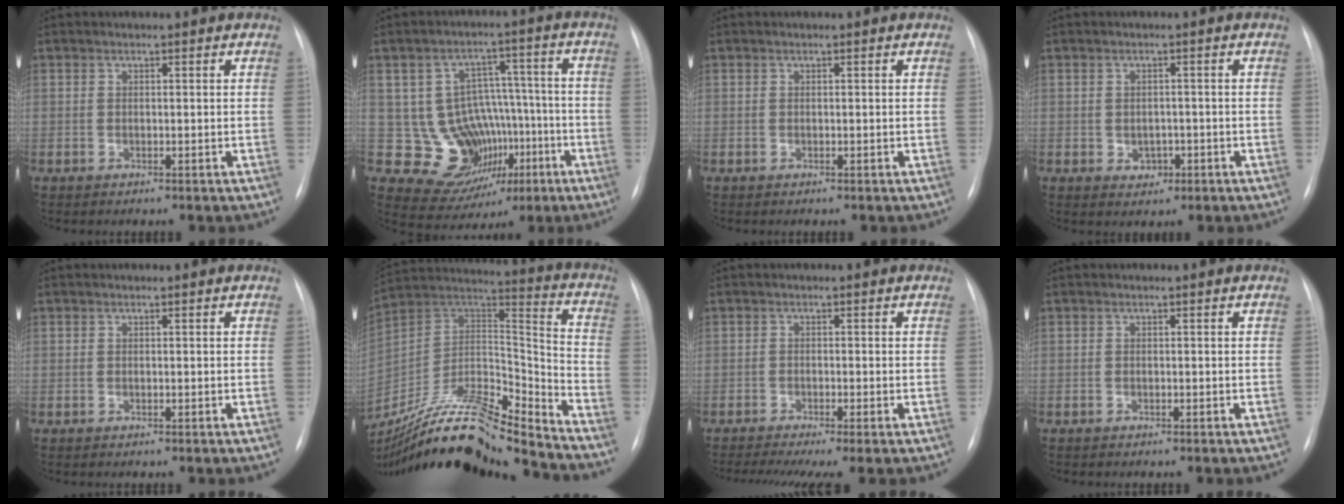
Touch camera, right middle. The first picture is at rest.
{"total": 12.1, "force": [-3.3, 10.4, 5.3], "torque": [-0.070, 0.039, -0.026]}
{"total": 0.0}
{"total": 2.5, "force": [-0.8, 2.0, 1.3], "torque": [-0.013, 0.003, -0.003]}
{"total": 0.0}
{"total": 21.9, "force": [-19.6, 1.5, 9.7], "torque": [-0.204, 0.025, -0.349]}
{"total": 7.7, "force": [-5.6, 0.7, 5.2], "torque": [-0.083, -0.013, -0.093]}
{"total": 0.0}